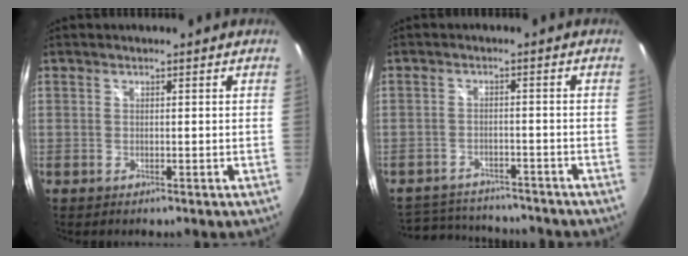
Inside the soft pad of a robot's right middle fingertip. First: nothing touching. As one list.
[{"total": 12.4, "force": [-11.1, 3.9, 3.7], "torque": [-0.091, 0.007, -0.161]}]